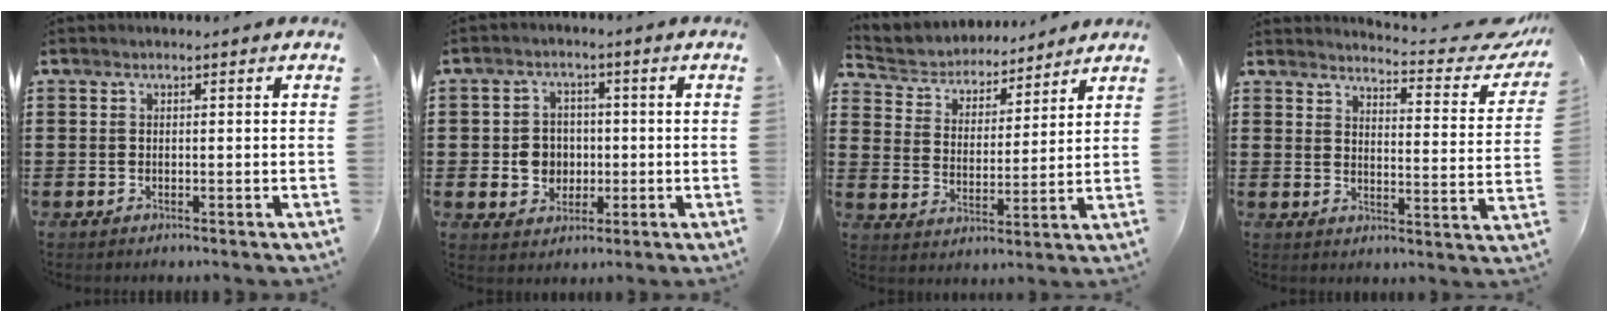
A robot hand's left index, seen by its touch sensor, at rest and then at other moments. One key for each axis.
{"total": 4.8, "fx": -0.3, "fy": 4.2, "fz": 2.2, "tx": -0.038, "ty": 0.004, "tz": -0.011}
{"total": 4.7, "fx": 4.5, "fy": 1.1, "fz": -0.1, "tx": -0.027, "ty": -0.031, "tz": 0.075}
{"total": 4.3, "fx": 4.0, "fy": 0.0, "fz": 1.6, "tx": -0.029, "ty": -0.039, "tz": 0.059}